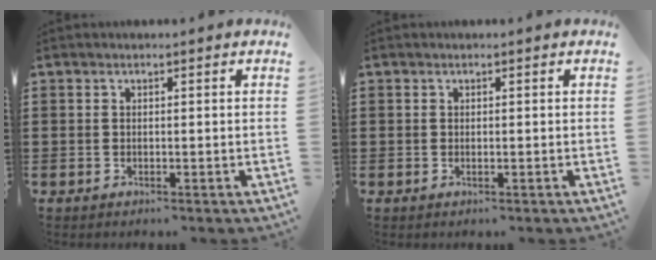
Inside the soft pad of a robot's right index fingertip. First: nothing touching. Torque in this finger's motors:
{"motor_torque": [-0.18, 0.55, 0.05, 0.01]}